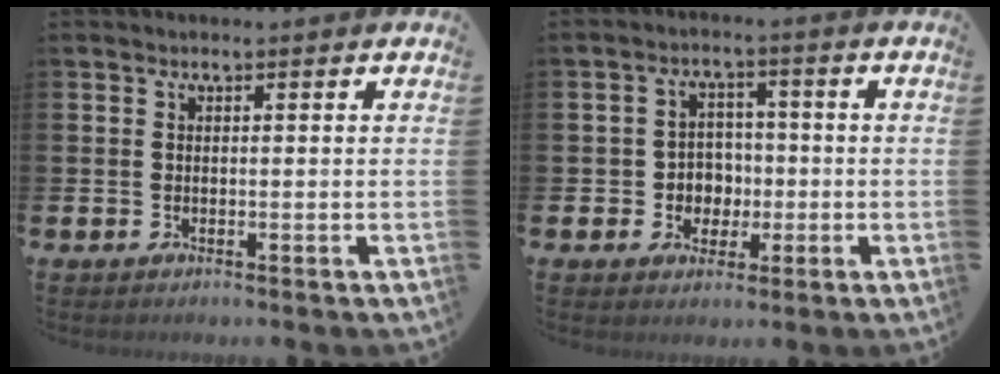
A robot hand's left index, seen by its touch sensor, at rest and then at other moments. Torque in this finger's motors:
{"motor_torque": [0.44, 0.42, 0.07, 0.04]}